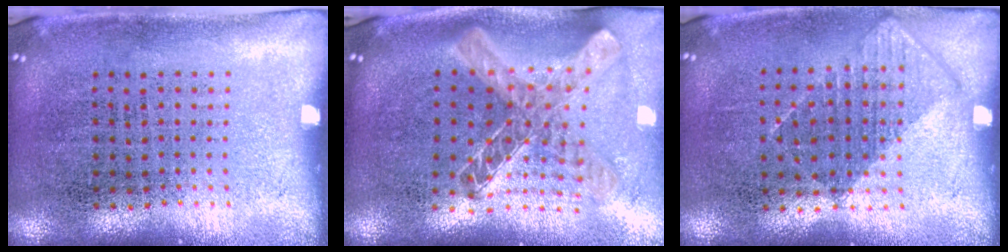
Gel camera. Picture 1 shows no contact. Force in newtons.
{"total": 1.5, "press": 1.3, "slide": 0.6}
{"total": 0.9, "press": 0.7, "slide": 0.4}